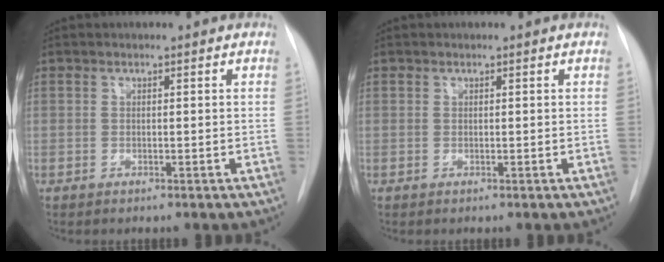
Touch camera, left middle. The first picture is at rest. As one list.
[{"total": 0.0}]